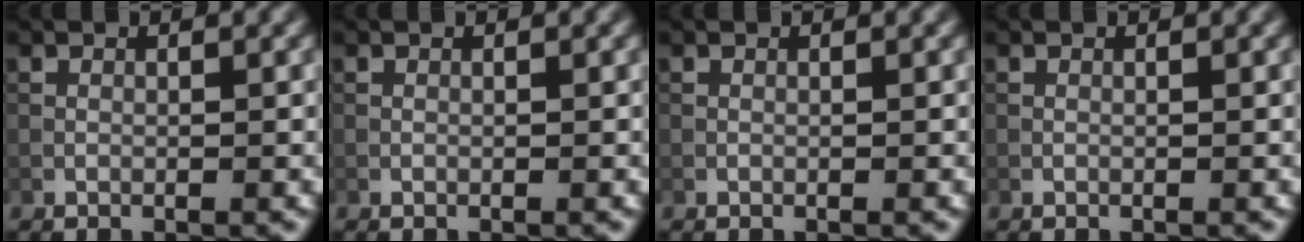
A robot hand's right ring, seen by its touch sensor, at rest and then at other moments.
{"total": 0.0}
{"total": 0.0}
{"total": 0.0}